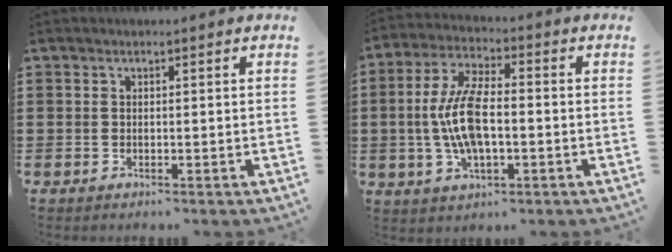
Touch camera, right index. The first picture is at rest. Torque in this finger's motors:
{"motor_torque": [2.14, 0.00, 0.72, 0.21]}